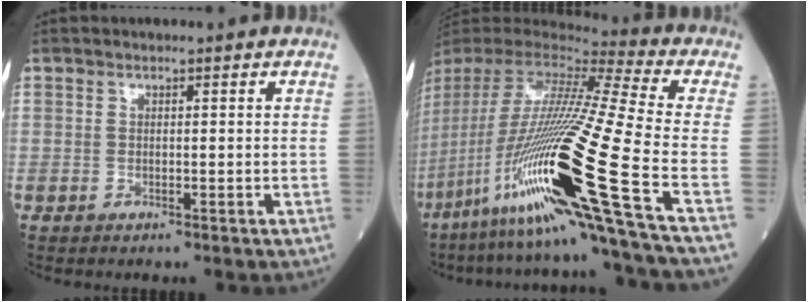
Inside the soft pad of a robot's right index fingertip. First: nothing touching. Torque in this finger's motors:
{"motor_torque": [1.51, -0.63, 1.05, 0.21]}